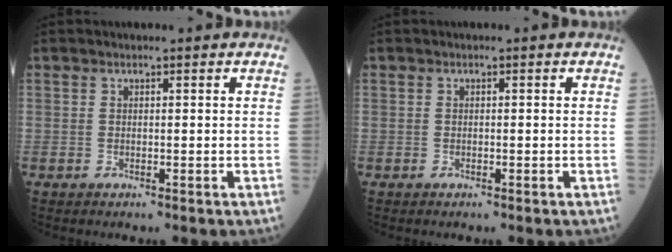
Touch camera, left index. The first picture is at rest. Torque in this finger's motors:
{"motor_torque": [0.00, 0.00, 0.00, 0.00]}